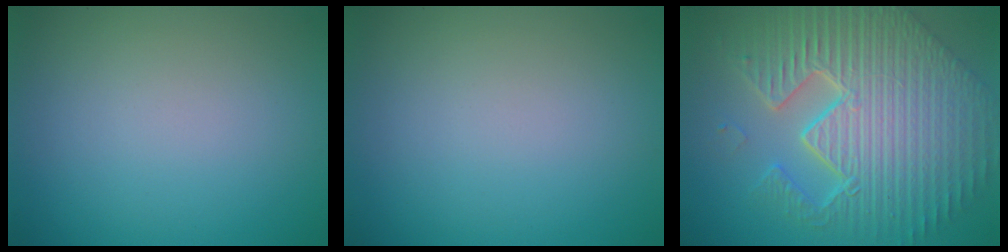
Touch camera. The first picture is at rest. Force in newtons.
{"total": 0.0}
{"total": 11.4, "press": 7.4, "slide": 8.7}